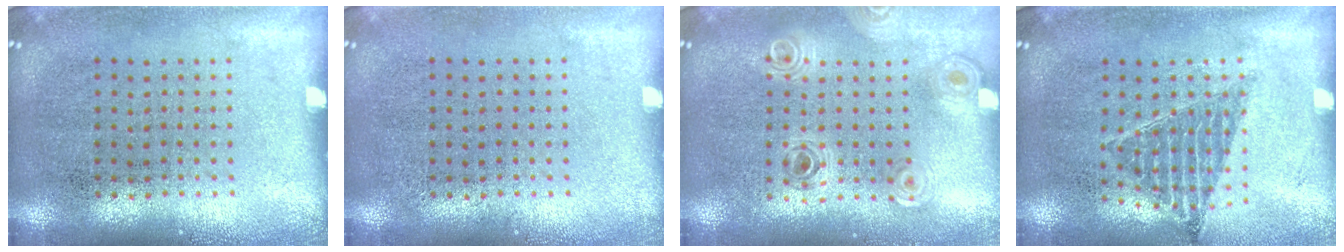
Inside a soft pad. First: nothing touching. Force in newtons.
{"total": 0.0}
{"total": 0.8, "press": 0.8, "slide": 0.2}
{"total": 0.8, "press": 0.8, "slide": 0.1}